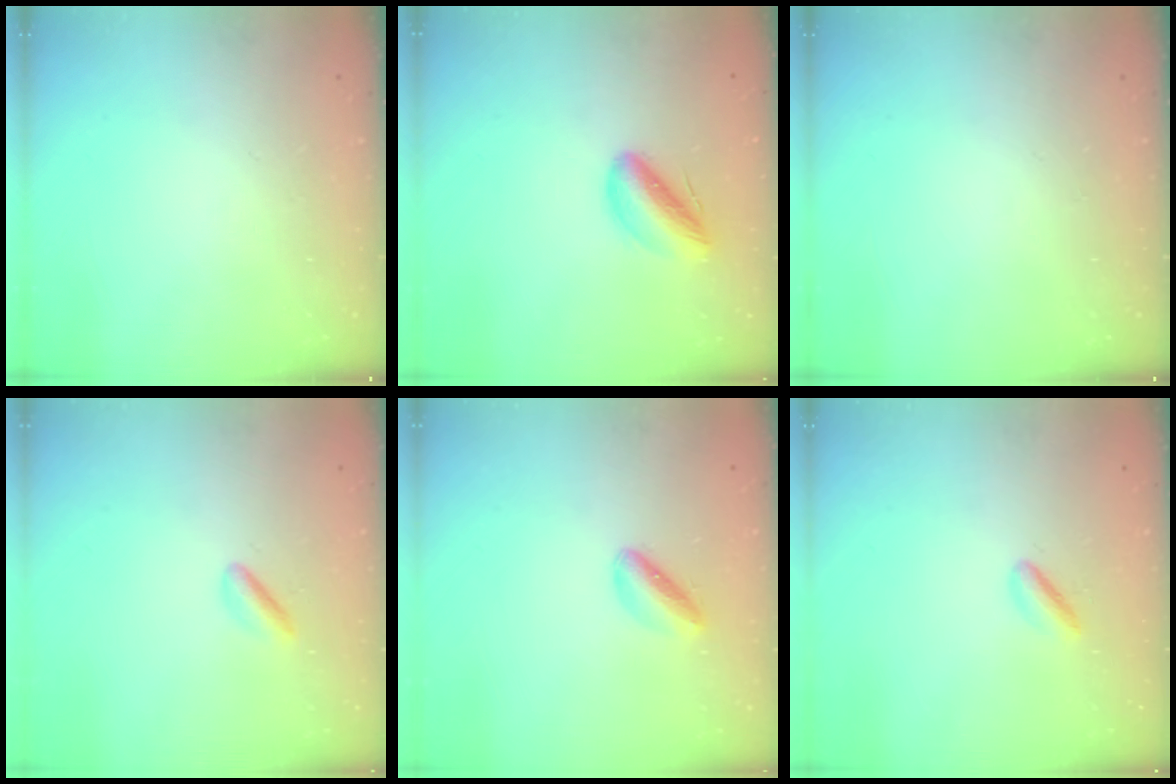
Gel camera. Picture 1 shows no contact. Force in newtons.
{"total": 8.8, "press": 8.6, "slide": 1.5}
{"total": 0.0}
{"total": 2.7, "press": 2.4, "slide": 1.1}
{"total": 4.3, "press": 4.2, "slide": 0.8}
{"total": 3.5, "press": 3.4, "slide": 1.0}